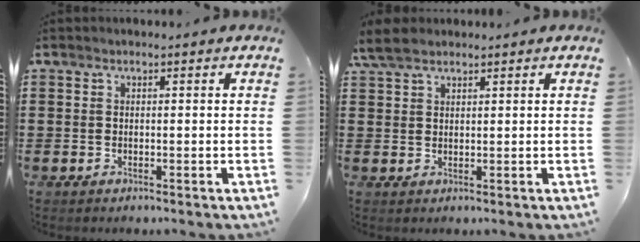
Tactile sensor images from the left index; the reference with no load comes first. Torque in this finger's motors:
{"motor_torque": [1.42, -0.72, 0.88, 0.21]}